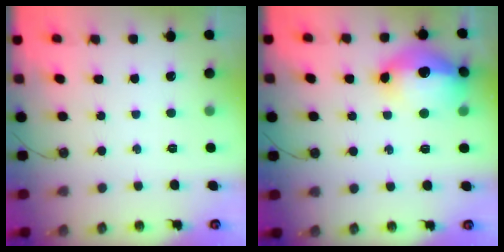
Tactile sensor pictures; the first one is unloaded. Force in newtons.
{"total": 16.4, "press": 16.3, "slide": 1.8}